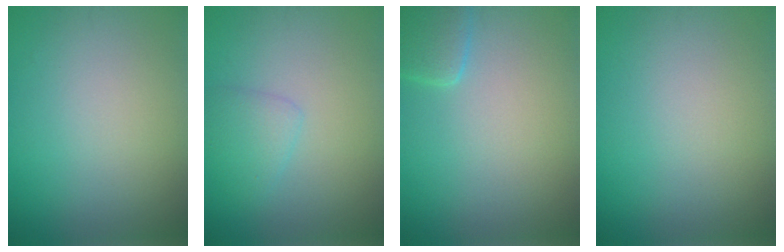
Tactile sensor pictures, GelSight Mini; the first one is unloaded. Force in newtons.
{"total": 1.8, "press": 1.8, "slide": 0.1}
{"total": 2.4, "press": 2.4, "slide": 0.1}
{"total": 0.0}